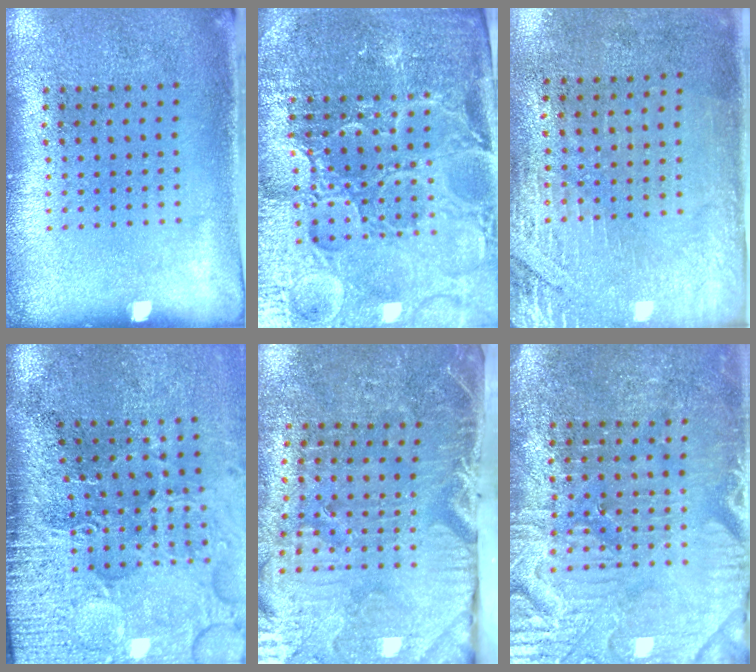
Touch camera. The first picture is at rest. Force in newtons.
{"total": 5.5, "press": 5.1, "slide": 2.1}
{"total": 2.9, "press": 2.5, "slide": 1.5}
{"total": 5.2, "press": 4.1, "slide": 3.2}
{"total": 4.1, "press": 4.0, "slide": 1.0}
{"total": 4.0, "press": 3.8, "slide": 1.3}